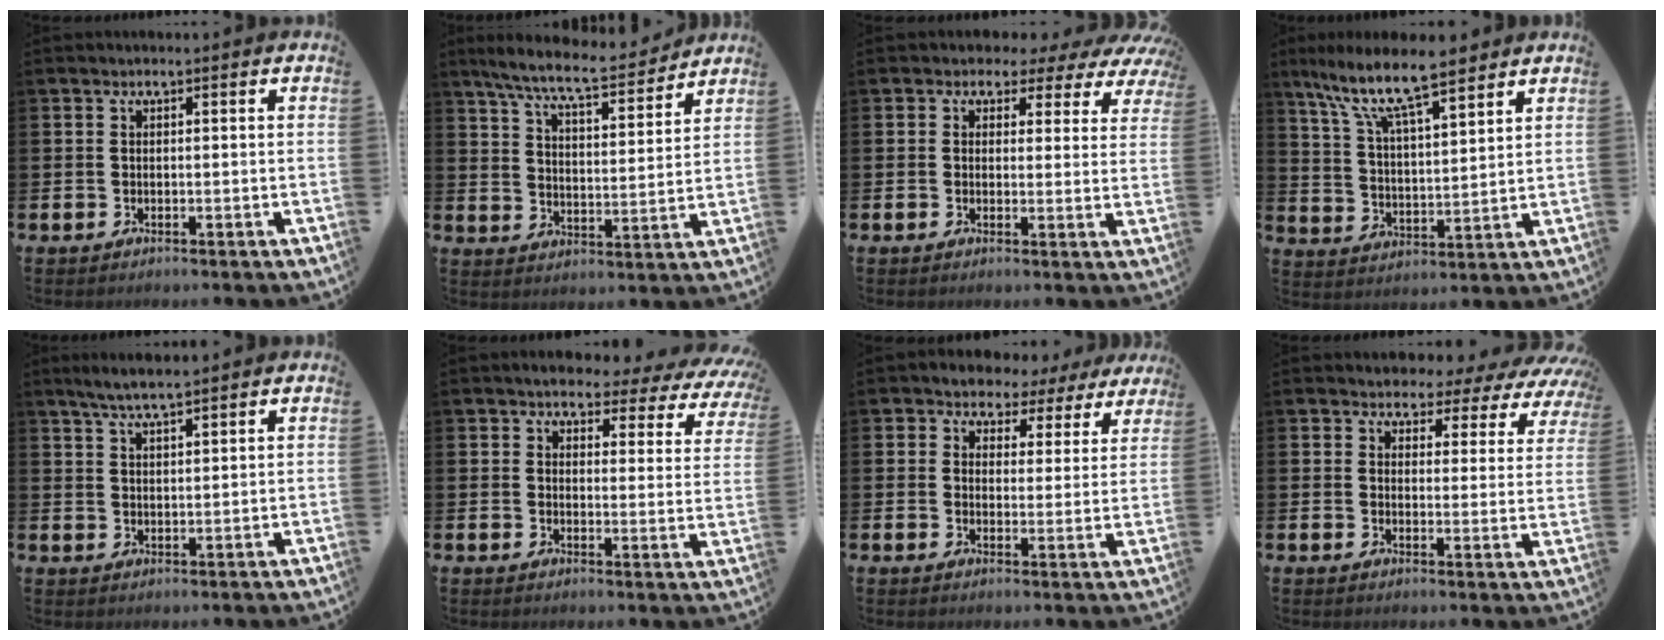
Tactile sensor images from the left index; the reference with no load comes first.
{"total": 8.1, "force": [7.4, 0.8, 3.1], "torque": [-0.086, -0.045, 0.128]}
{"total": 2.2, "force": [1.1, 1.8, 0.3], "torque": [-0.007, -0.017, 0.007]}
{"total": 9.8, "force": [8.2, 2.1, 4.9], "torque": [-0.118, -0.042, 0.142]}
{"total": 4.4, "force": [4.0, 0.2, 1.8], "torque": [-0.043, -0.009, 0.071]}
{"total": 3.8, "force": [3.4, 1.3, 0.8], "torque": [-0.021, -0.034, 0.052]}
{"total": 3.7, "force": [3.0, 2.1, 0.0], "torque": [-0.016, -0.025, 0.046]}
{"total": 3.2, "force": [2.9, 1.5, 0.2], "torque": [-0.016, -0.030, 0.043]}